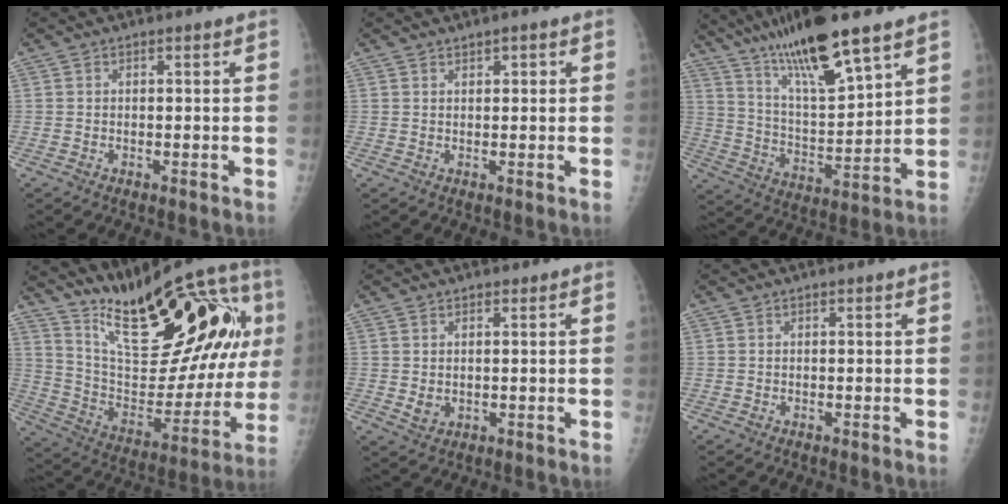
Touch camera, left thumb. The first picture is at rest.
{"total": 1.1, "force": [0.7, 0.7, 0.5], "torque": [0.002, 0.000, 0.007]}
{"total": 18.9, "force": [13.1, 3.4, 13.2], "torque": [-0.219, -0.057, 0.241]}
{"total": 27.4, "force": [11.9, 9.8, 22.6], "torque": [-0.309, -0.028, 0.208]}
{"total": 2.7, "force": [0.2, 2.3, 1.4], "torque": [-0.016, -0.004, 0.010]}
{"total": 0.0}